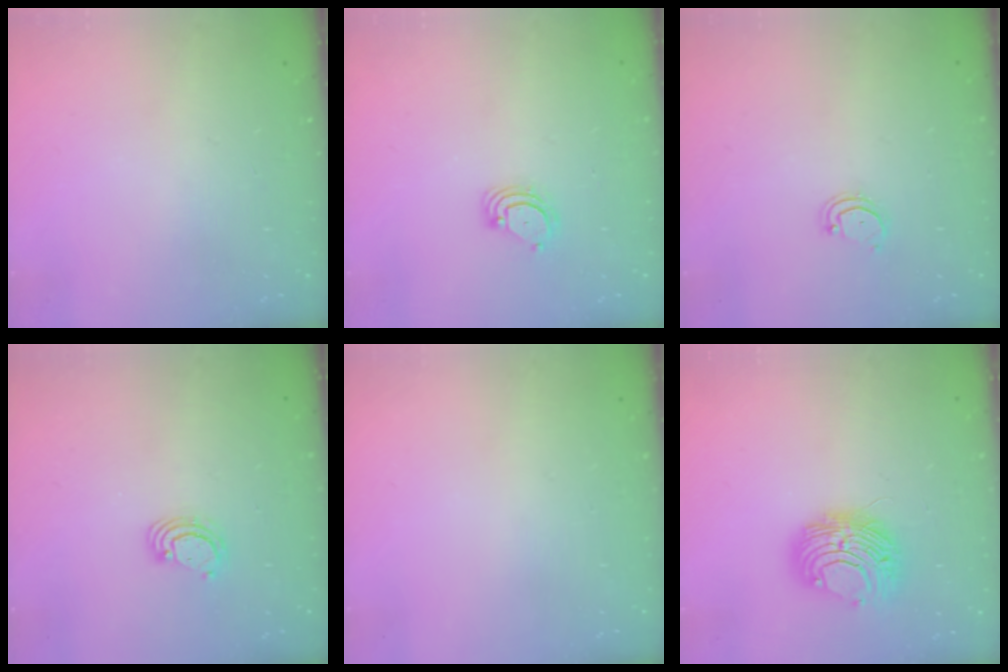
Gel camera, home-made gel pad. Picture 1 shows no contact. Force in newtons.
{"total": 3.7, "press": 3.7, "slide": 0.3}
{"total": 2.6, "press": 2.6, "slide": 0.2}
{"total": 2.4, "press": 2.4, "slide": 0.2}
{"total": 0.0}
{"total": 8.9, "press": 8.9, "slide": 0.1}